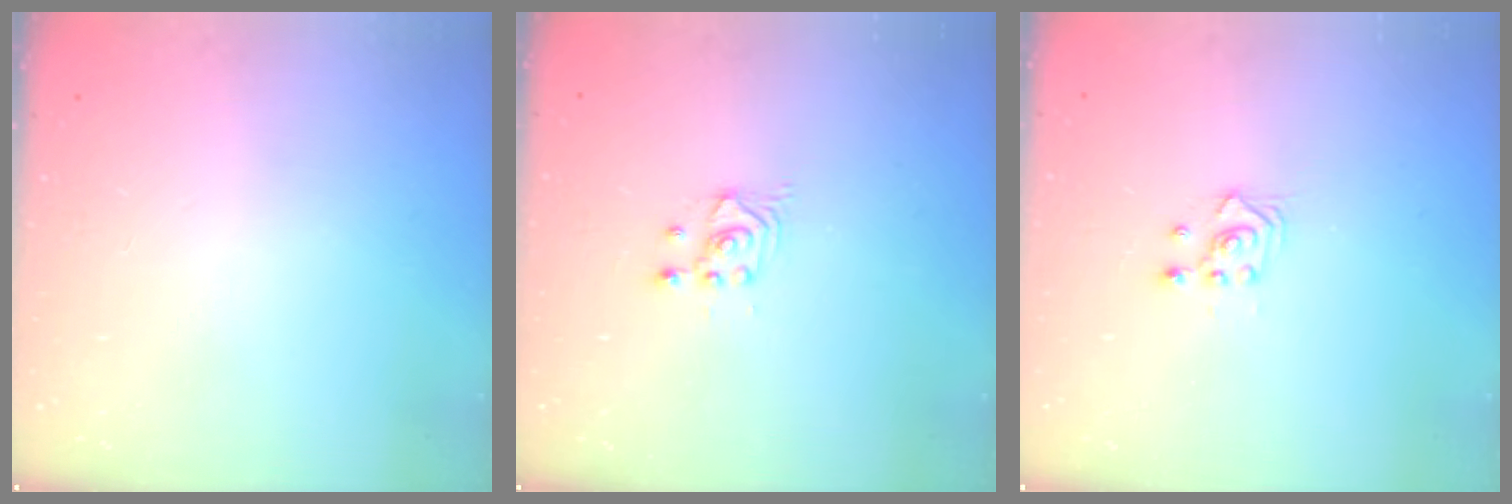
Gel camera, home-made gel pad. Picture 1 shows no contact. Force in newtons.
{"total": 2.7, "press": 2.7, "slide": 0.2}
{"total": 2.9, "press": 2.9, "slide": 0.2}